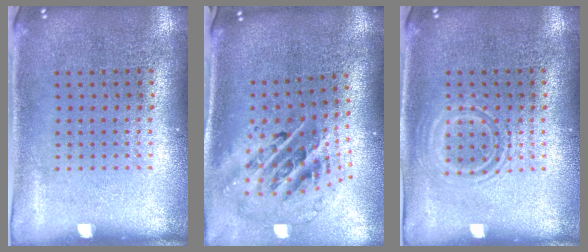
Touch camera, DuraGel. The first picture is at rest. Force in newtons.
{"total": 2.5, "press": 1.8, "slide": 1.8}
{"total": 1.1, "press": 1.0, "slide": 0.2}